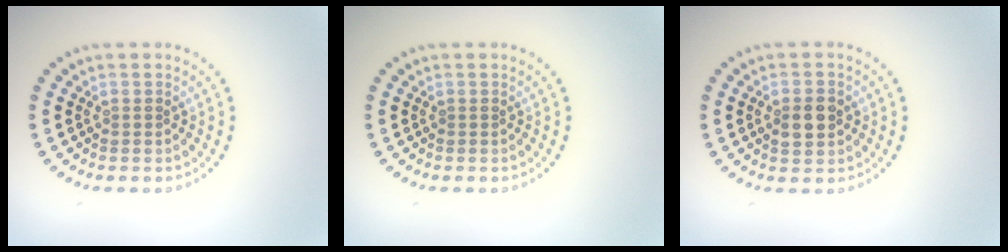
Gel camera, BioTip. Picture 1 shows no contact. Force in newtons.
{"total": 0.0}
{"total": 2.8, "press": 2.8, "slide": 0.1}